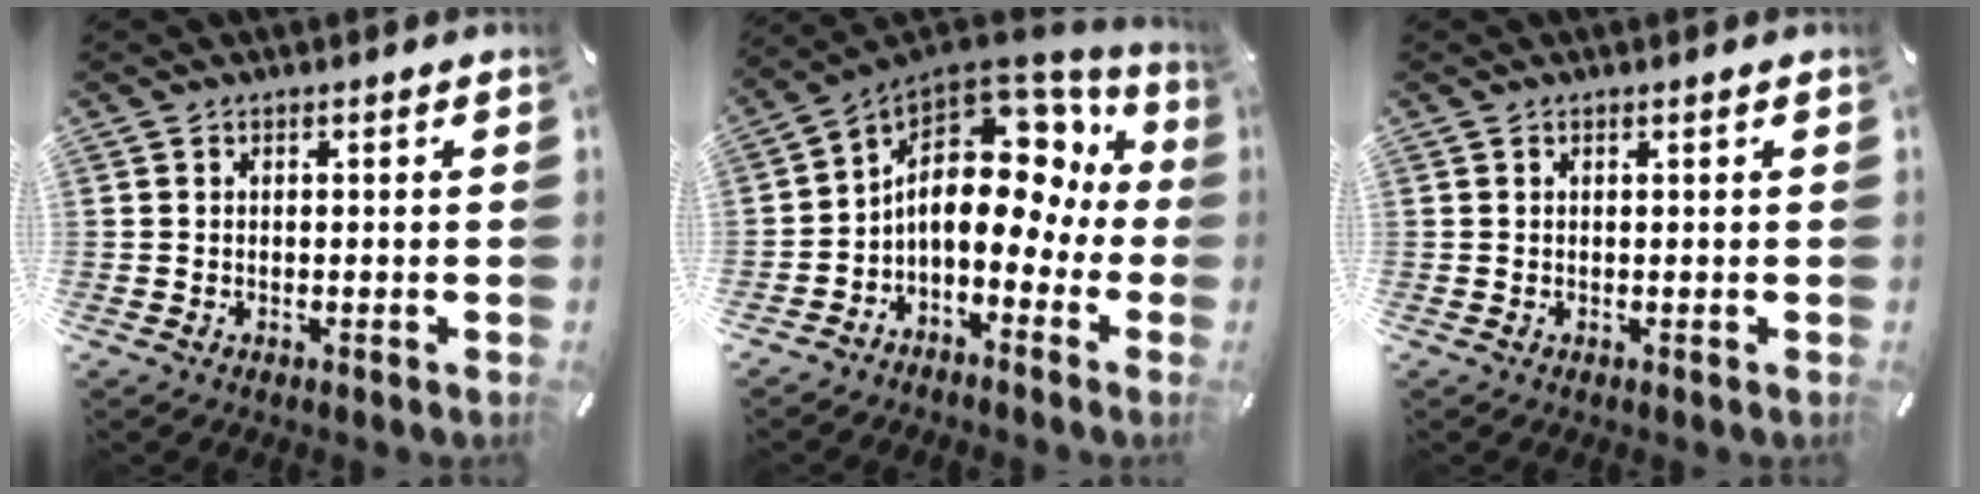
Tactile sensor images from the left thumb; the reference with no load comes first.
{"total": 15.5, "force": [2.0, 10.3, 11.3], "torque": [-0.193, -0.020, 0.034]}
{"total": 0.6, "force": [0.3, -0.1, 0.5], "torque": [-0.008, -0.001, 0.005]}